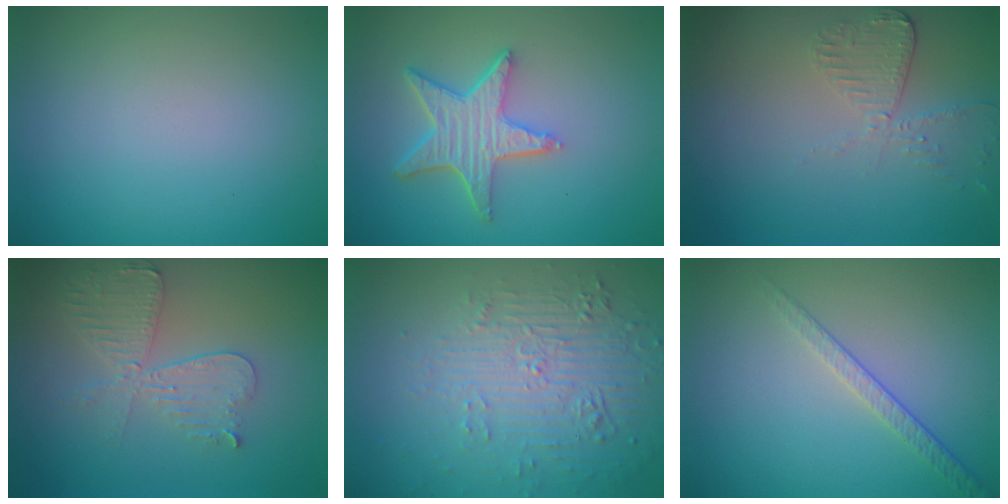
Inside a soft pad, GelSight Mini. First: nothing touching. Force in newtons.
{"total": 5.1, "press": 4.0, "slide": 3.1}
{"total": 2.5, "press": 2.3, "slide": 1.0}
{"total": 4.4, "press": 3.8, "slide": 2.1}
{"total": 6.0, "press": 3.6, "slide": 4.8}
{"total": 1.9, "press": 1.4, "slide": 1.3}